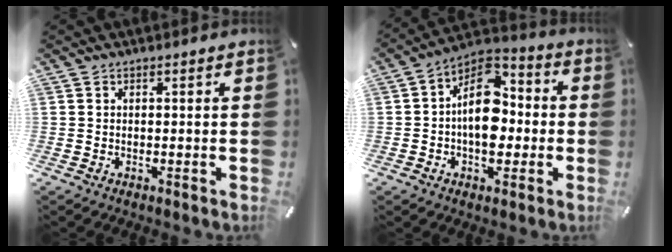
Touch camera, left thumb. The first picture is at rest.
{"total": 13.8, "force": [-1.0, 9.6, 9.8], "torque": [-0.166, 0.004, -0.020]}